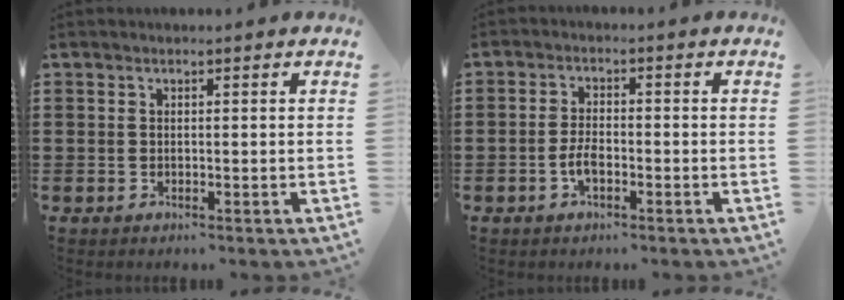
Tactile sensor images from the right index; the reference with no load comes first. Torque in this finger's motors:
{"motor_torque": [2.14, 0.00, 0.16, 0.05]}